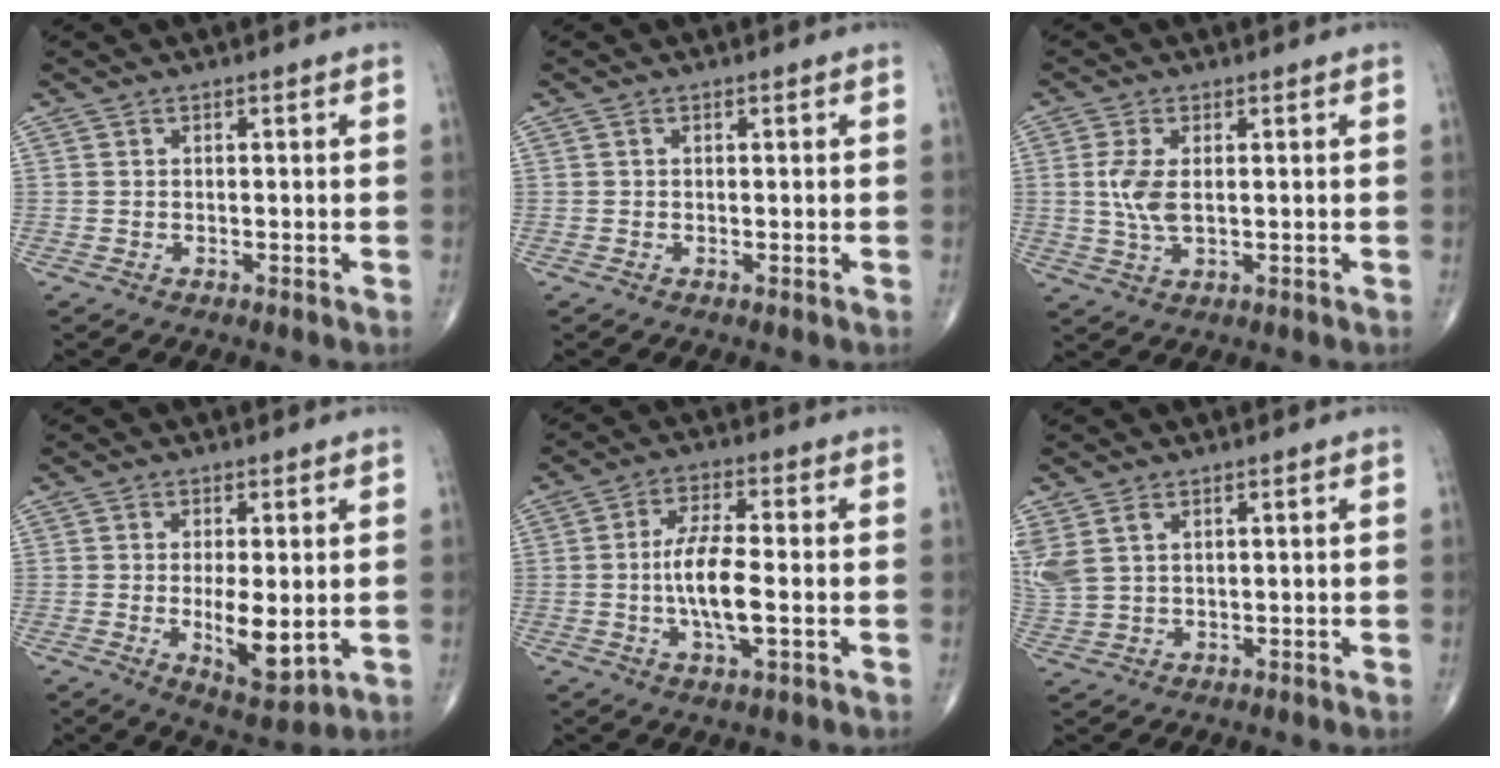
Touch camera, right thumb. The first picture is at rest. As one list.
[{"total": 0.0}, {"total": 5.2, "force": [0.5, 2.4, 4.6], "torque": [-0.106, -0.004, 0.011]}, {"total": 8.2, "force": [-0.7, 3.2, 7.5], "torque": [-0.111, -0.022, -0.003]}, {"total": 9.3, "force": [-1.2, 2.9, 8.8], "torque": [-0.174, 0.004, -0.025]}, {"total": 6.4, "force": [2.5, 3.9, 4.4], "torque": [-0.121, 0.006, 0.064]}]